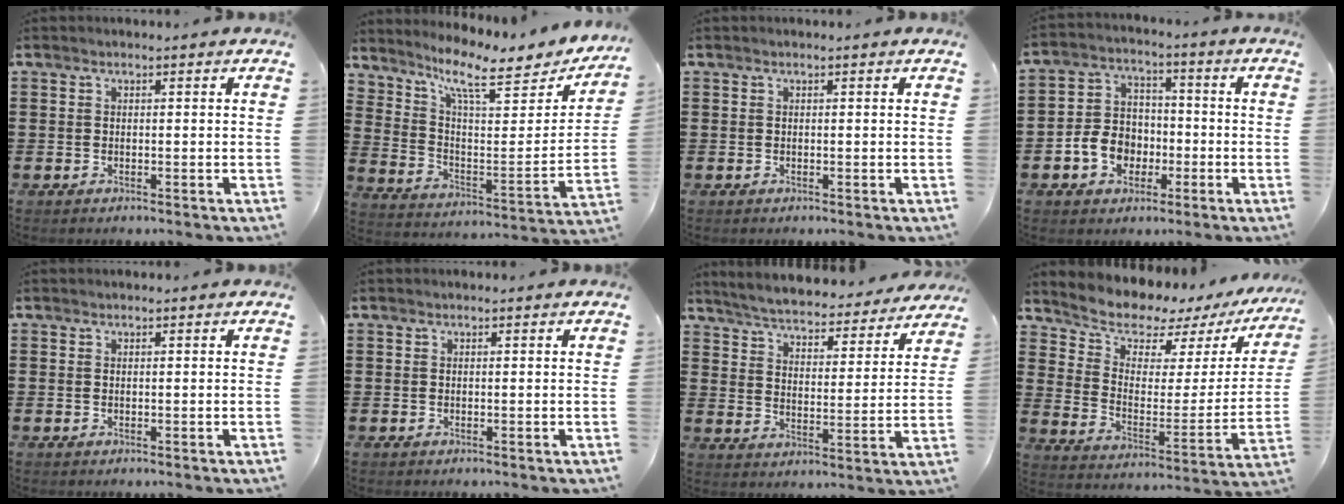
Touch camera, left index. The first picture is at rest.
{"total": 8.3, "force": [6.7, 1.5, 4.7], "torque": [-0.106, -0.052, 0.105]}
{"total": 0.0}
{"total": 7.3, "force": [-2.5, 5.9, 3.4], "torque": [-0.088, 0.016, -0.049]}
{"total": 0.0}
{"total": 0.0}
{"total": 4.8, "force": [4.7, -0.2, 0.8], "torque": [-0.040, -0.040, 0.076]}
{"total": 6.7, "force": [6.2, 2.4, 1.0], "torque": [-0.046, -0.055, 0.104]}